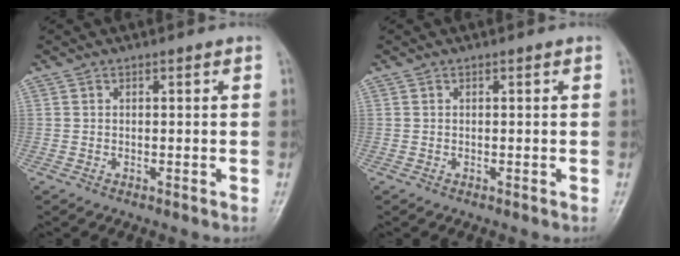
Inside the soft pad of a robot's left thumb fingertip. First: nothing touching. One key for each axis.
{"total": 0.0}